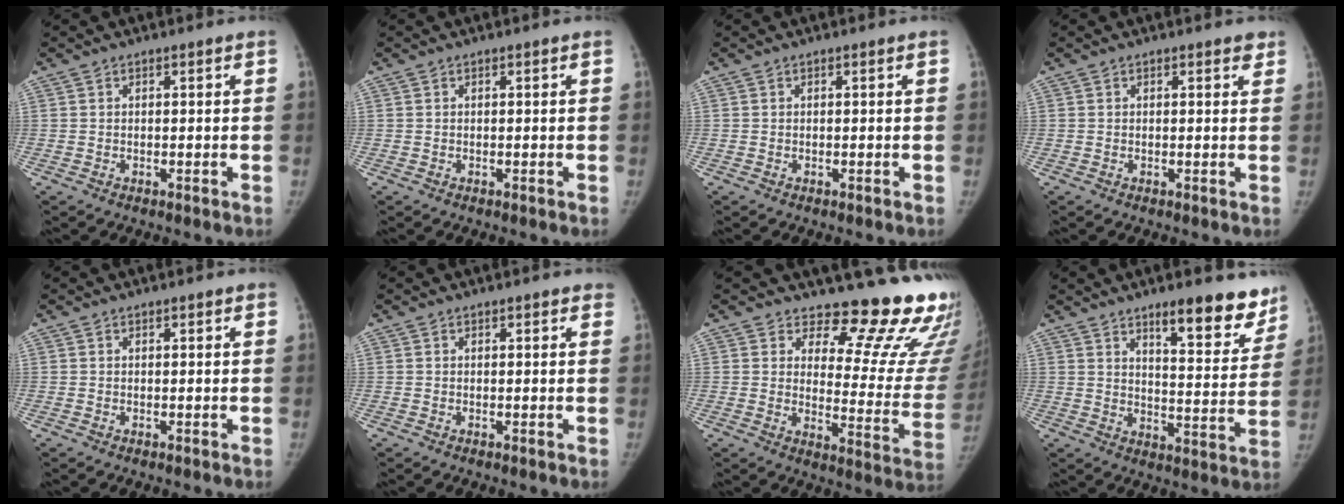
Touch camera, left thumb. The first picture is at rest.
{"total": 0.0}
{"total": 0.0}
{"total": 1.3, "force": [0.9, 0.6, 0.7], "torque": [0.002, -0.003, 0.007]}
{"total": 0.6, "force": [0.4, 0.2, 0.3], "torque": [-0.006, -0.002, 0.005]}
{"total": 1.6, "force": [1.2, 0.7, 0.8], "torque": [0.001, 0.000, 0.011]}
{"total": 18.7, "force": [16.6, 5.5, 6.6], "torque": [-0.025, -0.170, 0.192]}
{"total": 14.7, "force": [10.4, 4.4, 9.3], "torque": [-0.069, -0.070, 0.148]}